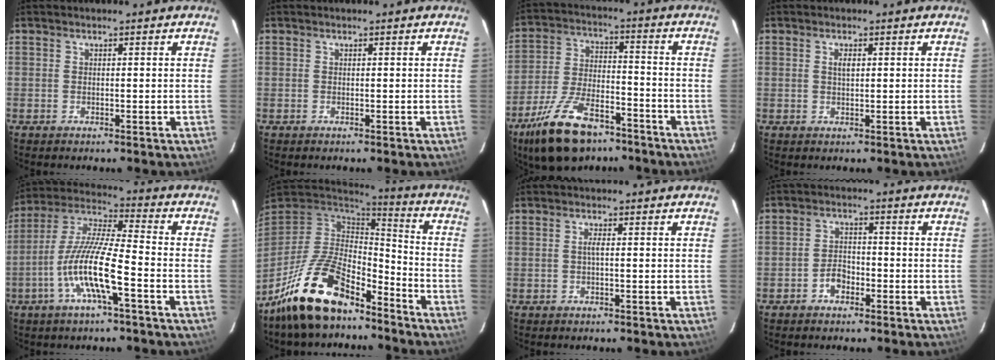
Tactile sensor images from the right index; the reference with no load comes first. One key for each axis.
{"total": 0.0}
{"total": 16.8, "fx": -11.5, "fy": 7.4, "fz": 9.7, "tx": -0.206, "ty": -0.015, "tz": -0.200}
{"total": 1.6, "fx": 0.5, "fy": 0.7, "fz": 1.3, "tx": -0.023, "ty": 0.001, "tz": 0.008}
{"total": 12.7, "fx": -5.0, "fy": 1.3, "fz": 11.6, "tx": -0.235, "ty": -0.001, "tz": -0.100}
{"total": 18.2, "fx": -12.9, "fy": 7.1, "fz": 10.6, "tx": -0.225, "ty": -0.014, "tz": -0.234}
{"total": 1.0, "fx": -0.1, "fy": -0.1, "fz": 1.0, "tx": -0.017, "ty": 0.001, "tz": -0.004}
{"total": 3.3, "fx": -2.0, "fy": 2.1, "fz": 1.6, "tx": -0.033, "ty": 0.009, "tz": -0.033}